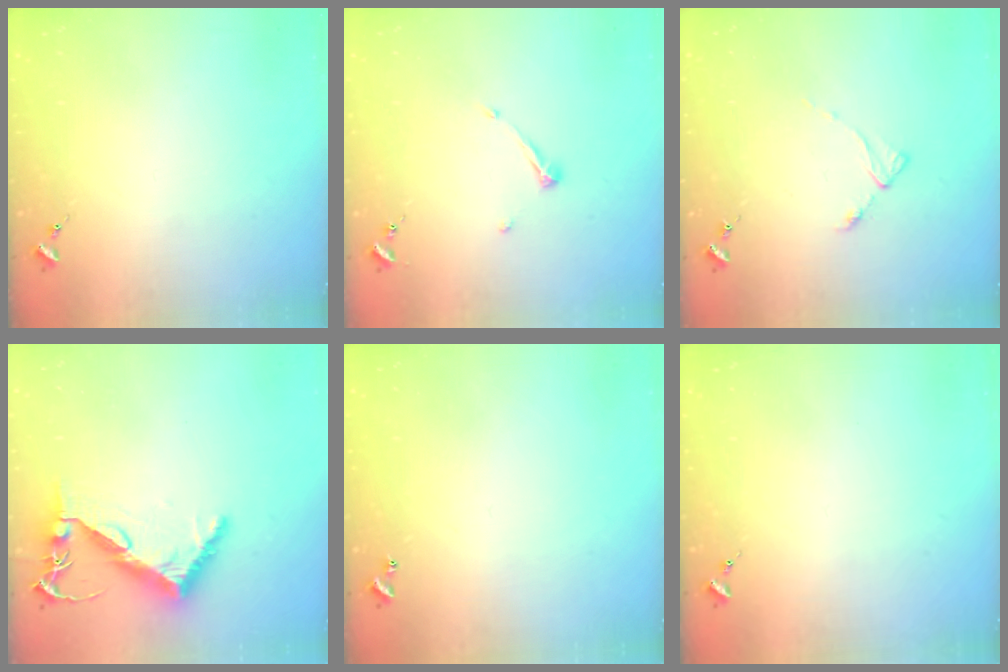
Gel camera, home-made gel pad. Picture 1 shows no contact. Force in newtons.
{"total": 5.8, "press": 5.8, "slide": 0.7}
{"total": 3.5, "press": 3.5, "slide": 0.6}
{"total": 8.3, "press": 8.2, "slide": 1.2}
{"total": 0.9, "press": 0.9, "slide": 0.2}
{"total": 0.0}